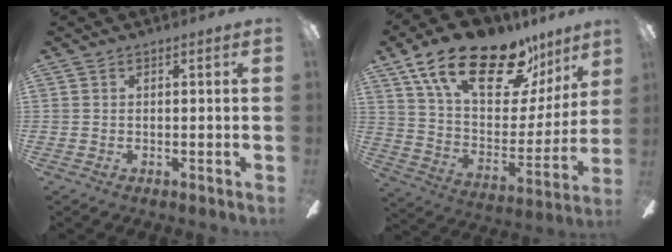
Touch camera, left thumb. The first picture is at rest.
{"total": 25.6, "force": [17.1, 10.5, 15.9], "torque": [-0.258, -0.095, 0.292]}